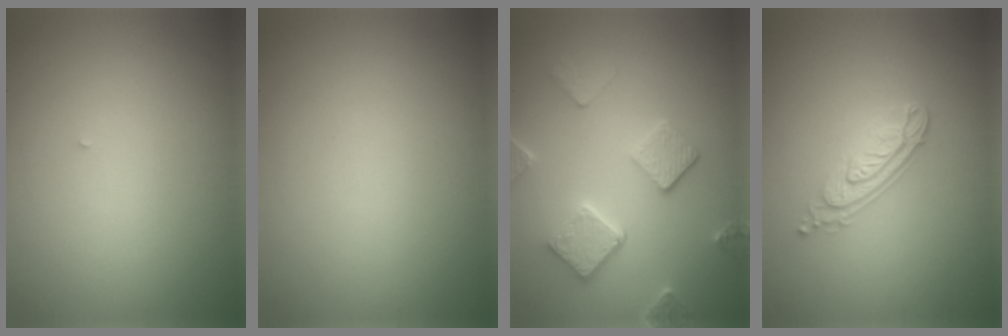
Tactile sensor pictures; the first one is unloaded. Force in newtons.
{"total": 0.0}
{"total": 4.9, "press": 3.9, "slide": 3.1}
{"total": 3.4, "press": 2.8, "slide": 1.9}